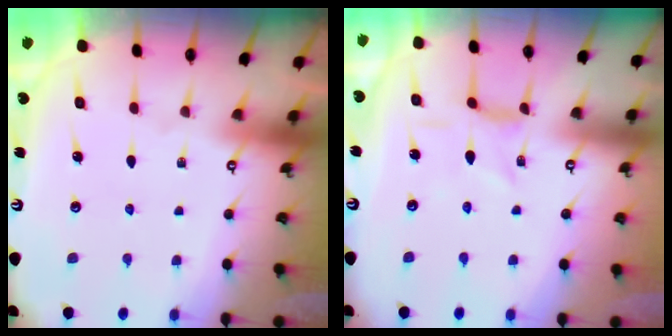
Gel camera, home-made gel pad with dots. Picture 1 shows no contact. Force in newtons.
{"total": 1.0, "press": 0.9, "slide": 0.4}